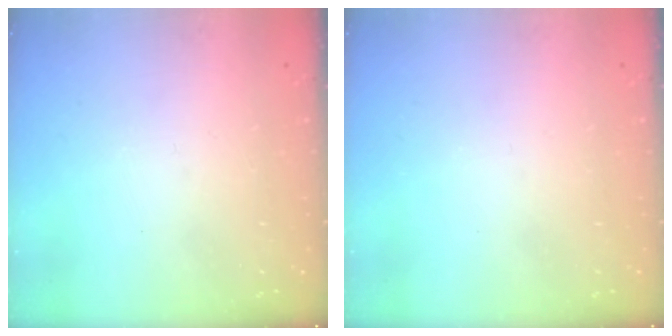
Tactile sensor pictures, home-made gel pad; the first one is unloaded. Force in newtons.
{"total": 0.0}